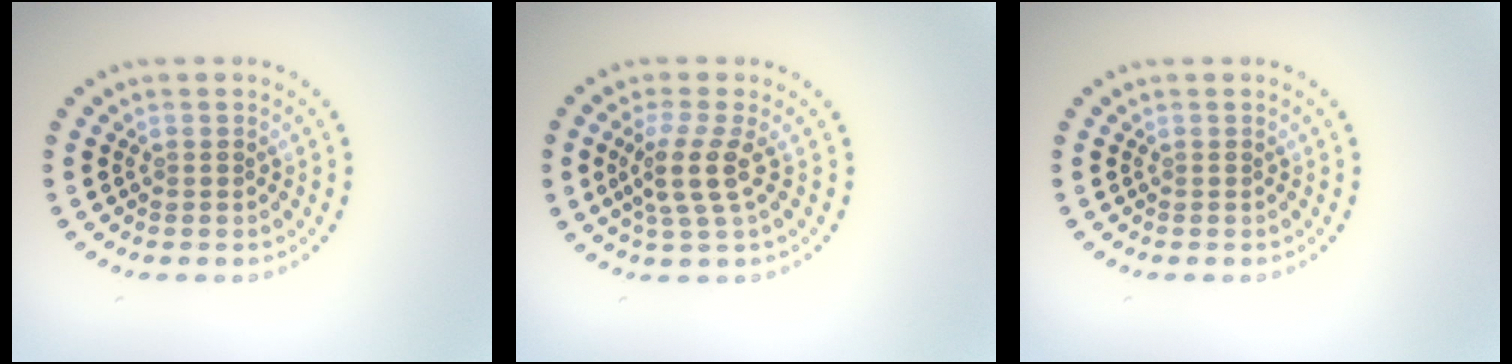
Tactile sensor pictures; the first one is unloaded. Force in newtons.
{"total": 3.3, "press": 2.6, "slide": 2.0}
{"total": 0.0}